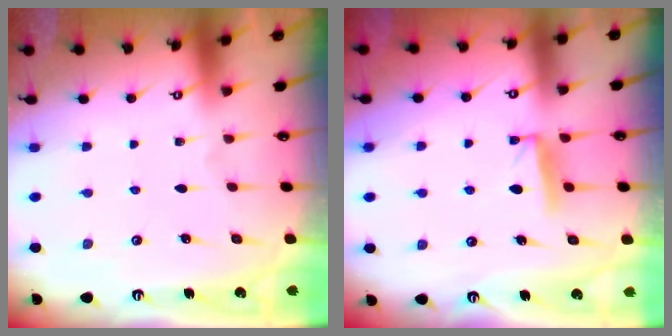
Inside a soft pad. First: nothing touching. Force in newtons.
{"total": 6.1, "press": 6.1, "slide": 0.6}